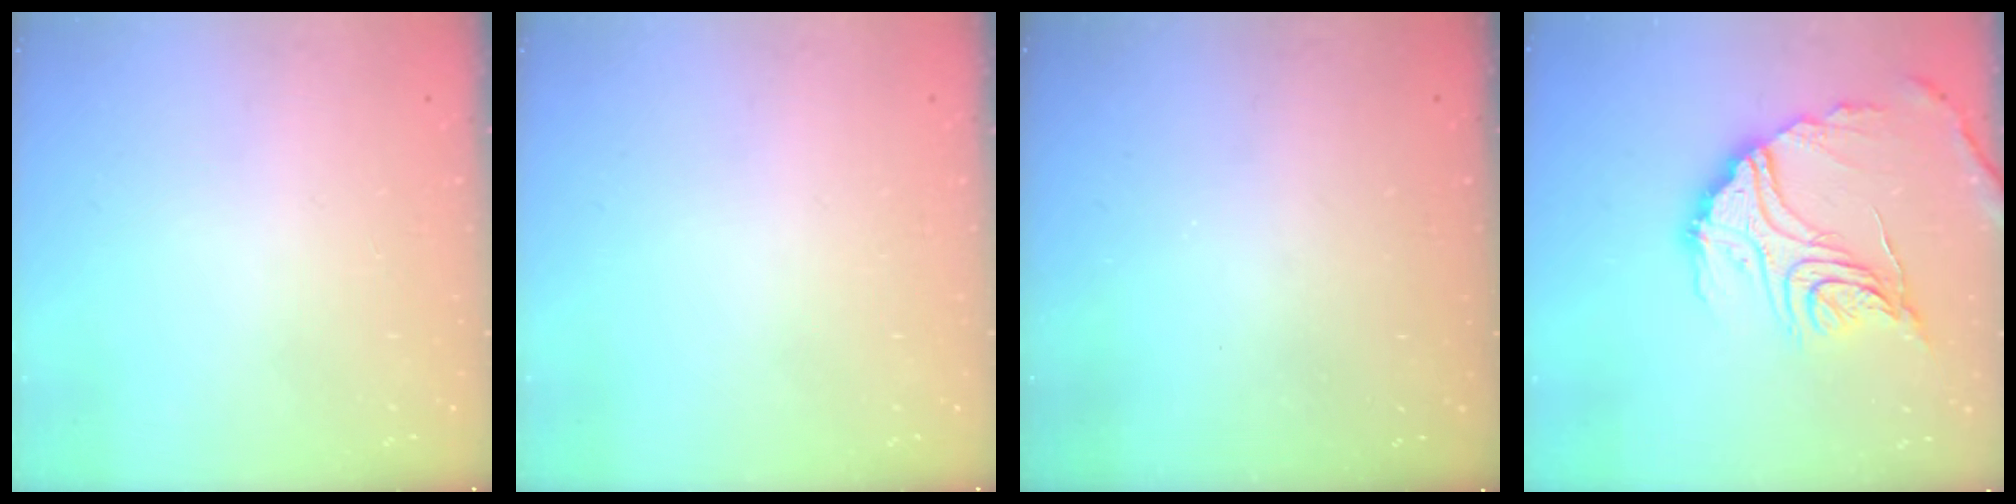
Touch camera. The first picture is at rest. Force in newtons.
{"total": 0.0}
{"total": 3.3, "press": 3.3, "slide": 0.1}
{"total": 22.4, "press": 22.3, "slide": 2.2}